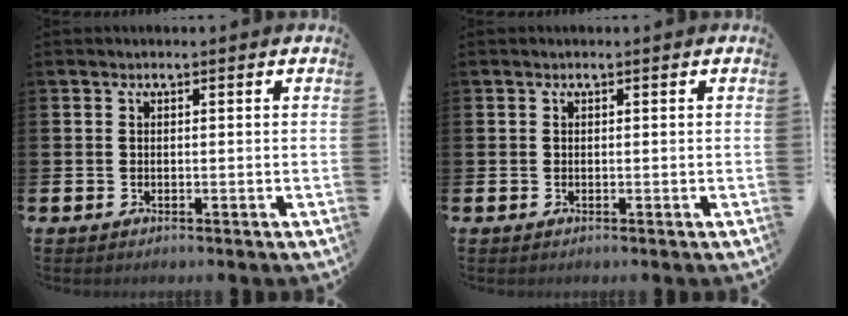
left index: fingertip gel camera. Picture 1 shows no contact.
{"total": 0.0}